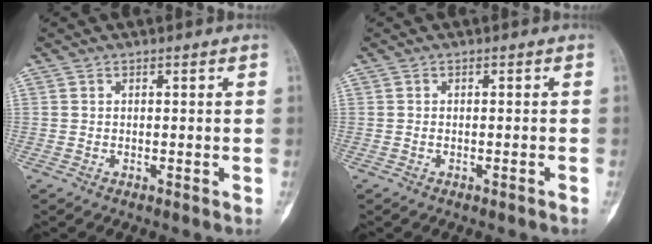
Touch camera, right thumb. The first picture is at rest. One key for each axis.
{"total": 0.8, "fx": -0.5, "fy": -0.1, "fz": 0.5, "tx": -0.018, "ty": 0.005, "tz": -0.004}